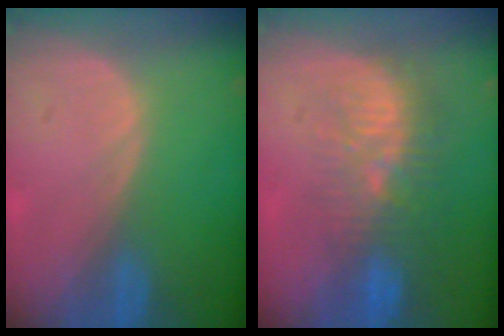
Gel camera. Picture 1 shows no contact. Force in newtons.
{"total": 9.3, "press": 8.6, "slide": 3.5}